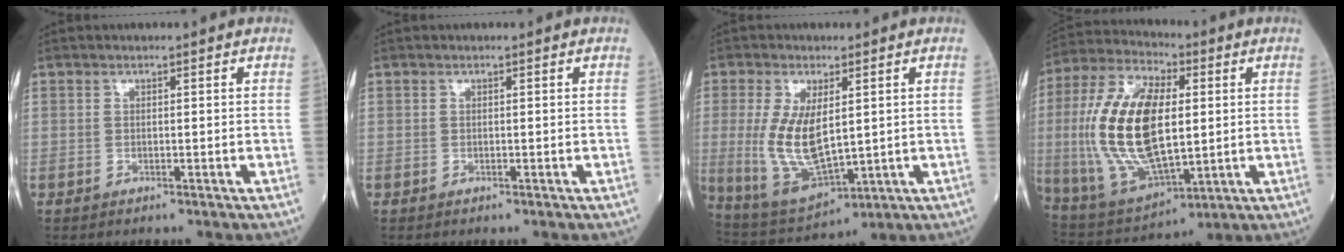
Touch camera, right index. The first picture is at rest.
{"total": 0.0}
{"total": 11.2, "force": [0.7, 4.5, 10.3], "torque": [-0.212, -0.010, 0.031]}
{"total": 20.7, "force": [1.2, 8.7, 18.7], "torque": [-0.391, 0.008, 0.030]}